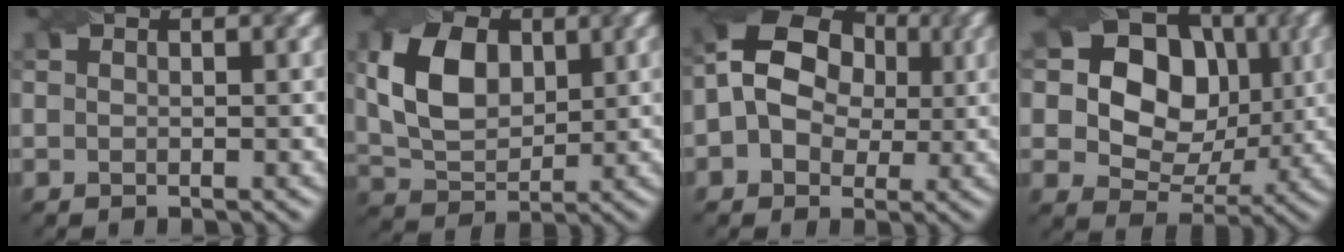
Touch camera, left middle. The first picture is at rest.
{"total": 7.0, "force": [1.7, 4.7, 4.9], "torque": [-0.105, 0.006, 0.035]}
{"total": 11.2, "force": [2.0, 8.8, 6.6], "torque": [-0.122, 0.049, 0.006]}
{"total": 10.9, "force": [2.4, 8.6, 6.2], "torque": [-0.090, 0.026, 0.024]}